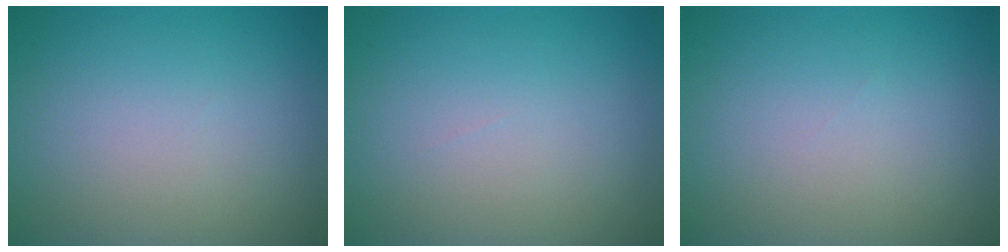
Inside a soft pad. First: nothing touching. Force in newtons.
{"total": 0.0}
{"total": 0.0}